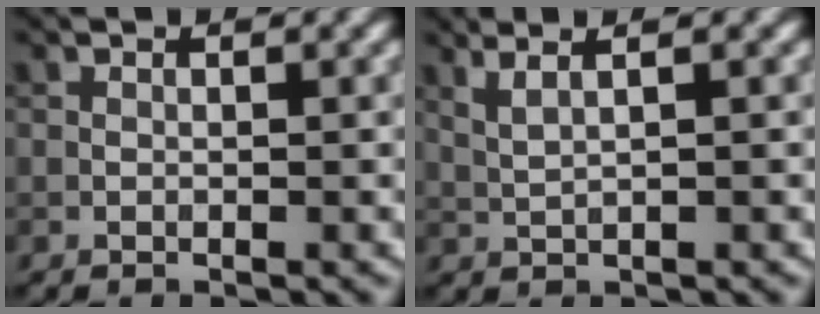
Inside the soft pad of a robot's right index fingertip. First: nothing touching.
{"total": 3.8, "force": [2.2, 1.5, 2.7], "torque": [-0.041, 0.019, 0.023]}